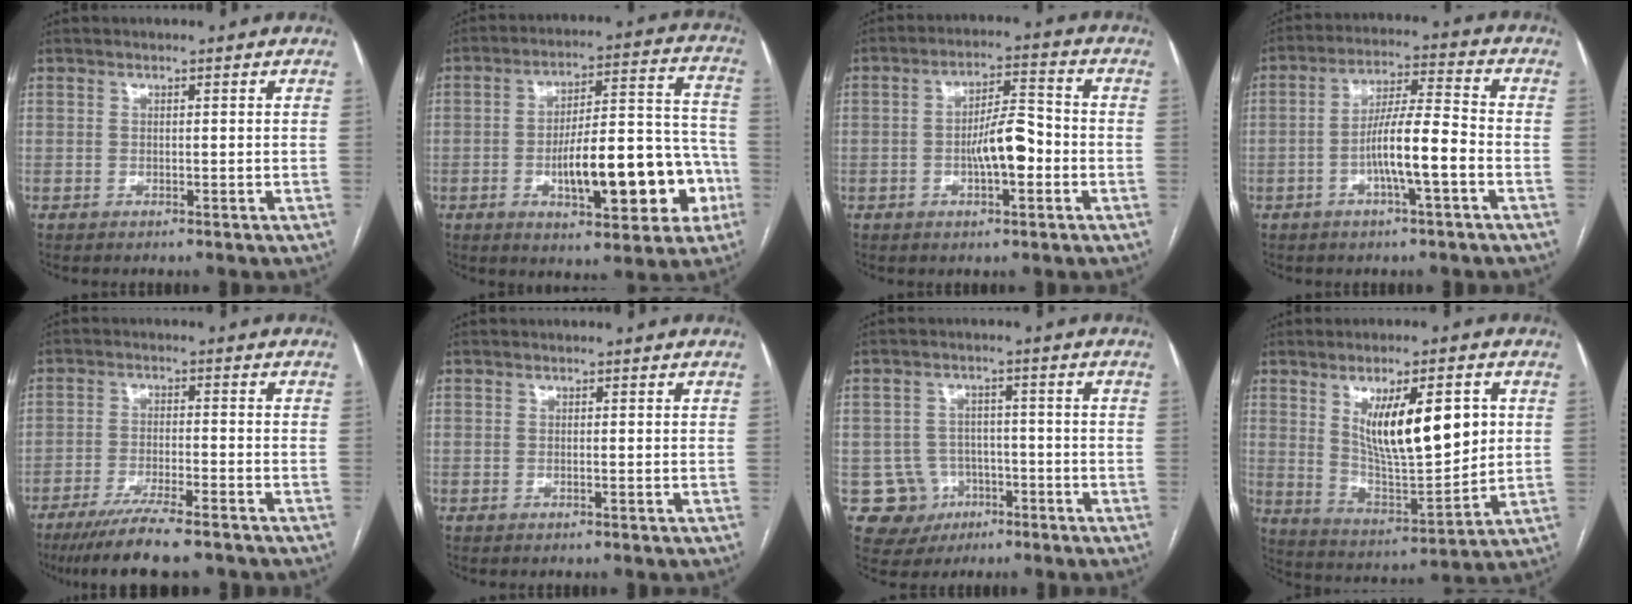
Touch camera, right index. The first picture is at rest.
{"total": 17.6, "force": [-5.4, 5.7, 15.7], "torque": [-0.219, 0.035, -0.070]}
{"total": 7.4, "force": [-1.7, 2.0, 6.9], "torque": [-0.123, 0.015, -0.029]}
{"total": 9.1, "force": [-2.9, 0.7, 8.6], "torque": [-0.159, 0.013, -0.053]}
{"total": 9.4, "force": [-7.5, 0.7, 5.7], "torque": [-0.090, -0.022, -0.119]}
{"total": 0.0}
{"total": 6.9, "force": [-2.4, 6.5, 0.4], "torque": [-0.004, 0.012, -0.029]}
{"total": 15.0, "force": [4.2, 4.2, 13.7], "torque": [-0.231, -0.006, 0.080]}